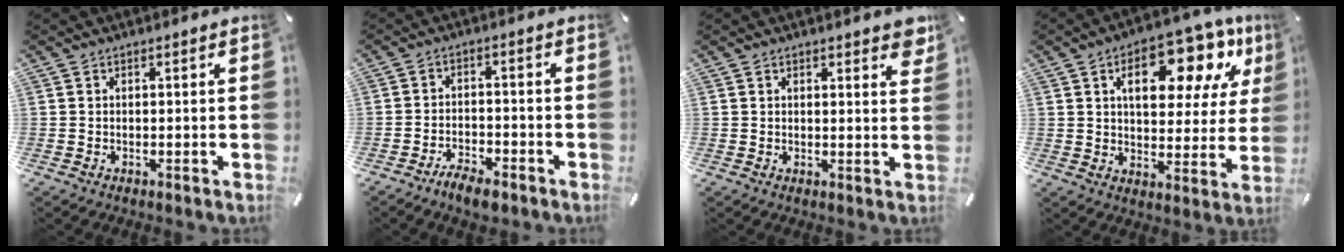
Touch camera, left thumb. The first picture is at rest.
{"total": 5.0, "force": [-4.3, 1.6, 2.0], "torque": [-0.032, 0.022, -0.078]}
{"total": 2.9, "force": [2.2, 1.0, 1.6], "torque": [-0.014, -0.010, 0.035]}
{"total": 18.2, "force": [9.3, 9.4, 12.5], "torque": [-0.172, -0.040, 0.149]}